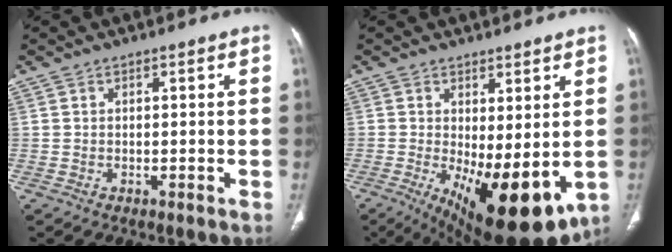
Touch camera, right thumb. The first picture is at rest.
{"total": 15.9, "force": [-3.1, 6.2, 14.3], "torque": [-0.213, -0.030, -0.023]}